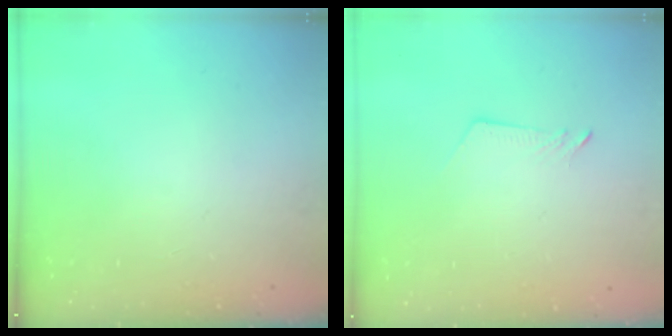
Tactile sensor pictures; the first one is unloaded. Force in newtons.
{"total": 3.6, "press": 3.6, "slide": 0.5}